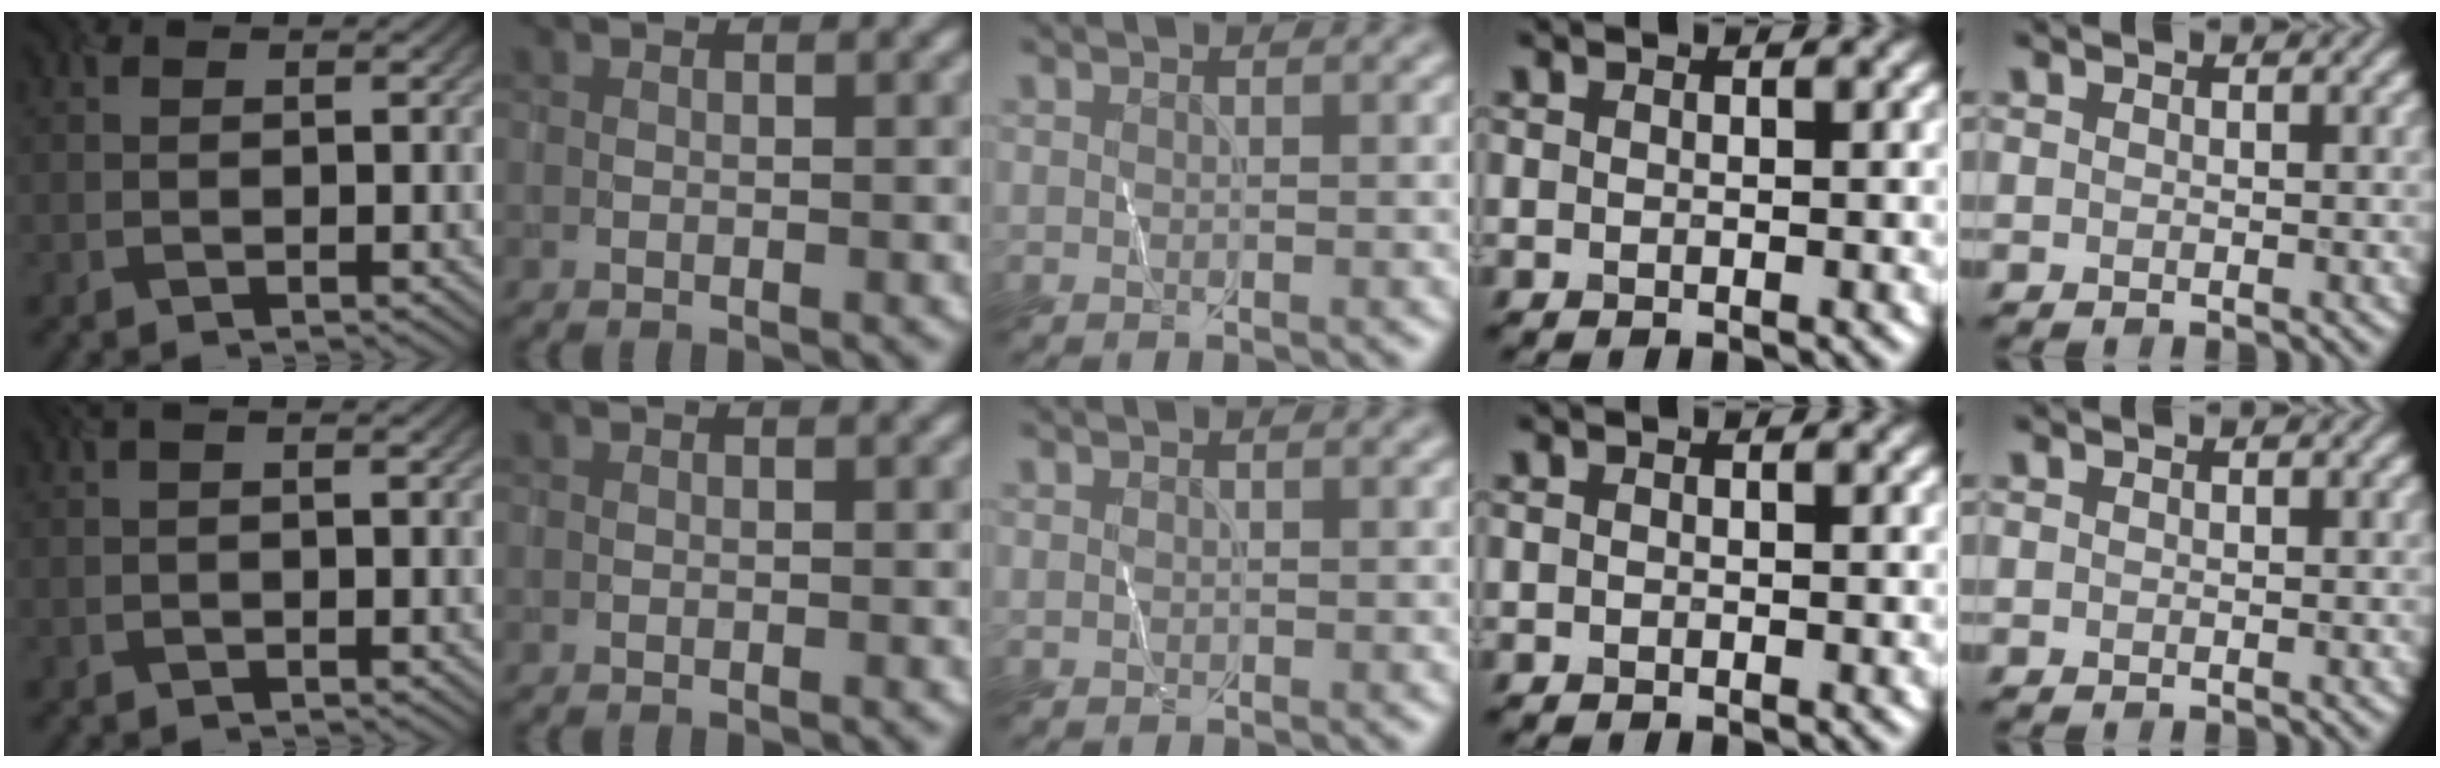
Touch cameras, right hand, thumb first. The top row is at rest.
{"thumb": {"total": 0.5, "force": [0.1, -0.1, 0.5], "torque": [-0.010, 0.002, 0.000]}}